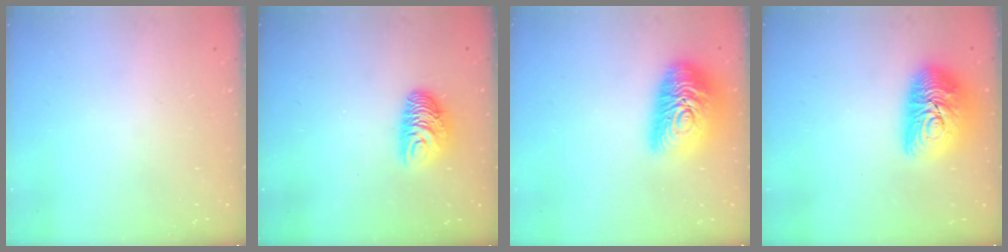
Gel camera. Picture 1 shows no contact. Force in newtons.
{"total": 9.0, "press": 9.0, "slide": 0.2}
{"total": 19.1, "press": 19.1, "slide": 1.2}
{"total": 14.6, "press": 14.6, "slide": 1.2}